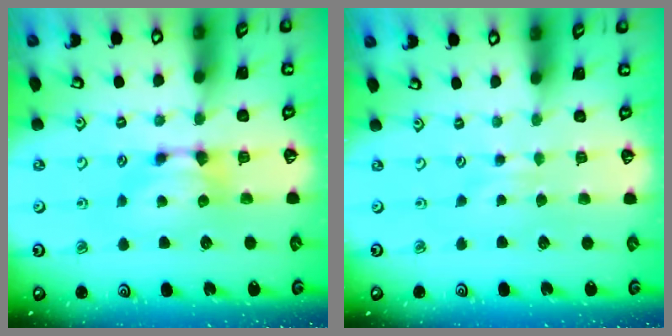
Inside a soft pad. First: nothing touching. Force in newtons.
{"total": 2.4, "press": 2.4, "slide": 0.2}